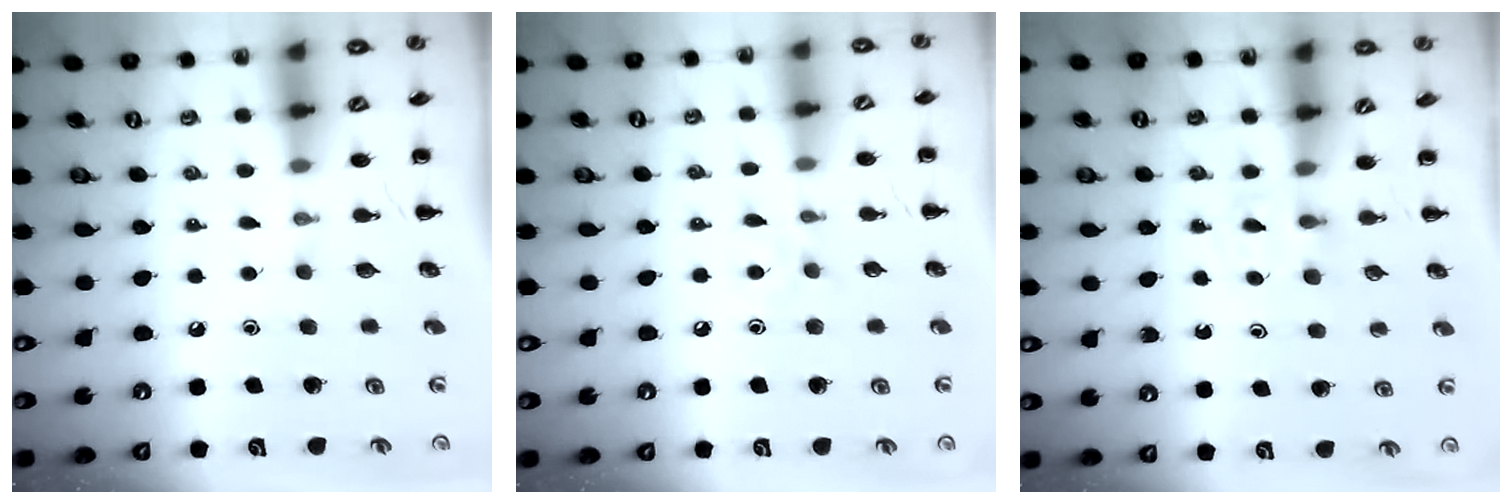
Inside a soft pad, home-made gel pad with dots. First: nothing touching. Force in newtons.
{"total": 4.3, "press": 4.1, "slide": 1.2}
{"total": 2.8, "press": 2.5, "slide": 1.1}